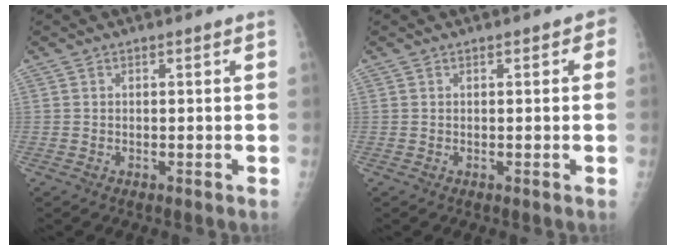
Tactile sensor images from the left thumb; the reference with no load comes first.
{"total": 1.3, "force": [0.4, 0.8, 1.0], "torque": [-0.002, 0.003, 0.001]}